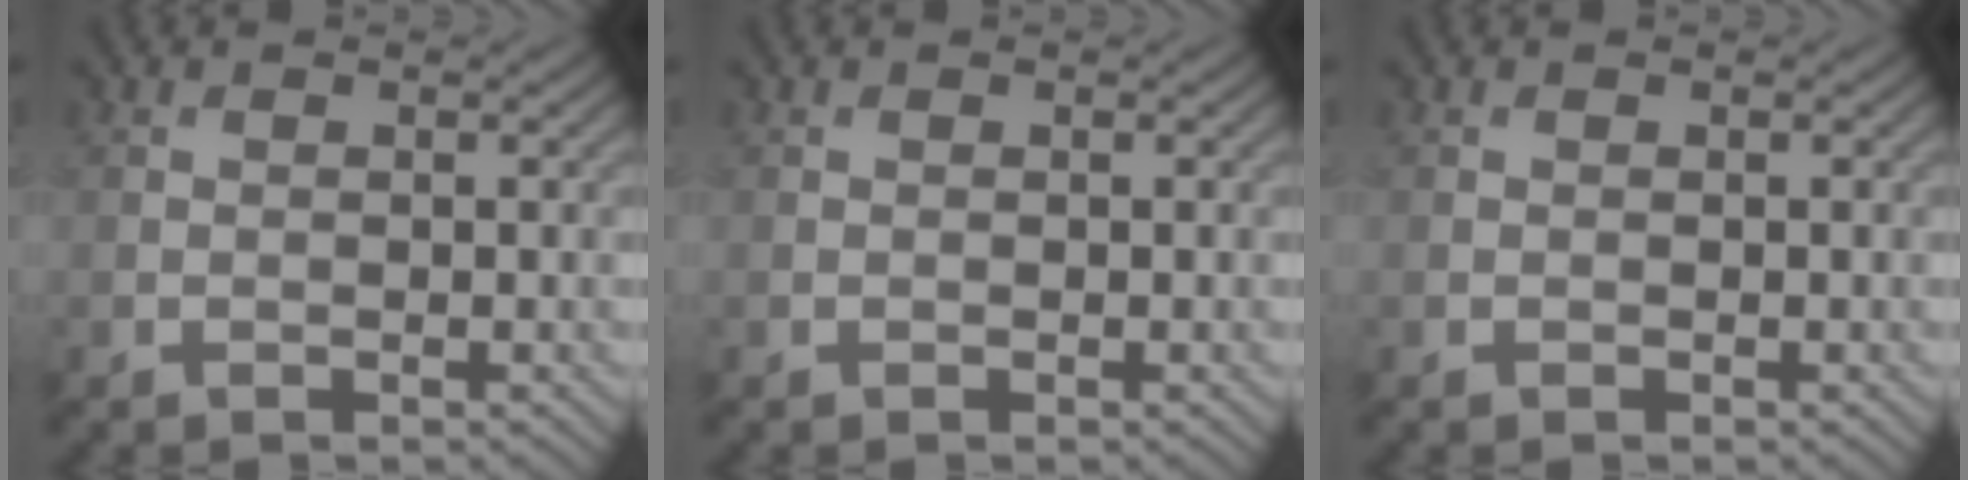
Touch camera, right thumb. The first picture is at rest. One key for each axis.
{"total": 0.0}
{"total": 0.0}